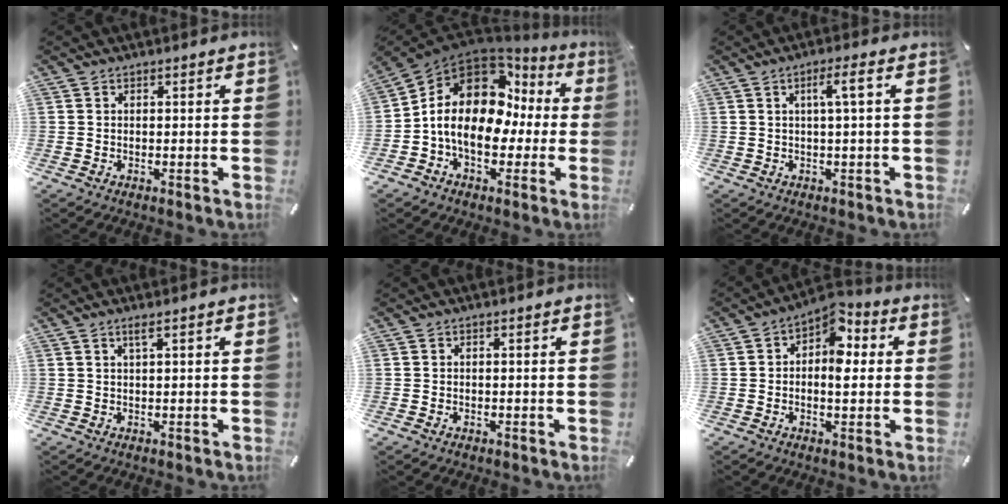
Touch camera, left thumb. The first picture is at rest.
{"total": 14.3, "force": [1.4, 10.8, 9.2], "torque": [-0.172, -0.017, 0.022]}
{"total": 4.7, "force": [0.9, 0.2, 4.6], "torque": [-0.090, 0.001, 0.011]}
{"total": 2.1, "force": [0.8, 0.2, 1.9], "torque": [-0.039, 0.001, 0.013]}
{"total": 0.7, "force": [-0.4, 0.5, 0.2], "torque": [-0.005, 0.002, -0.008]}
{"total": 8.1, "force": [1.9, 5.0, 6.1], "torque": [-0.081, -0.016, 0.029]}